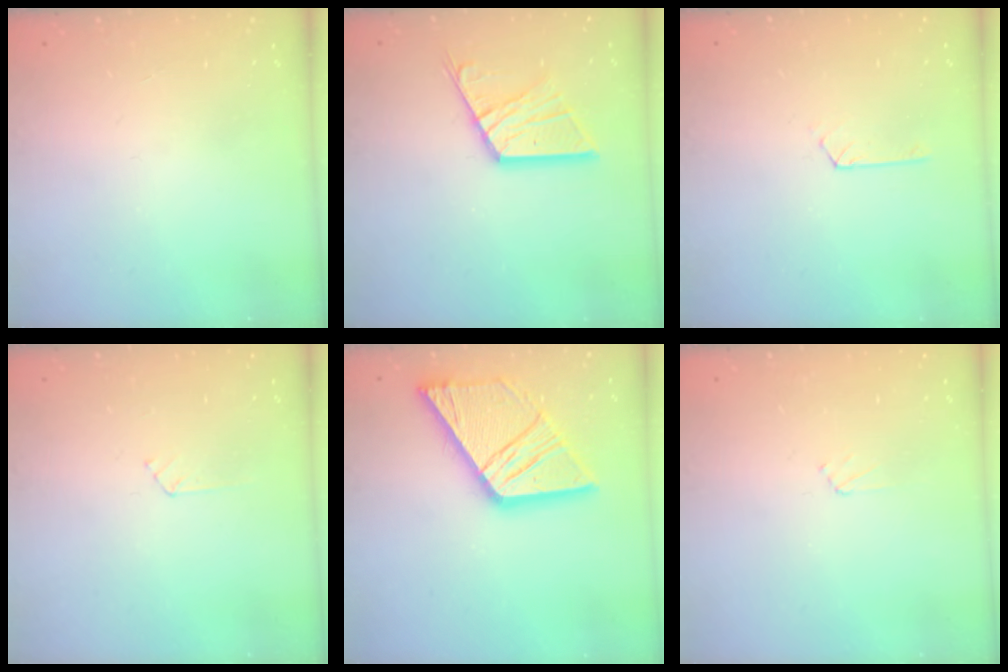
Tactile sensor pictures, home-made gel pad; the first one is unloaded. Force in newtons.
{"total": 11.7, "press": 11.6, "slide": 0.6}
{"total": 1.9, "press": 1.9, "slide": 0.2}
{"total": 3.0, "press": 3.0, "slide": 0.3}
{"total": 20.6, "press": 20.5, "slide": 2.3}
{"total": 2.7, "press": 2.6, "slide": 0.4}